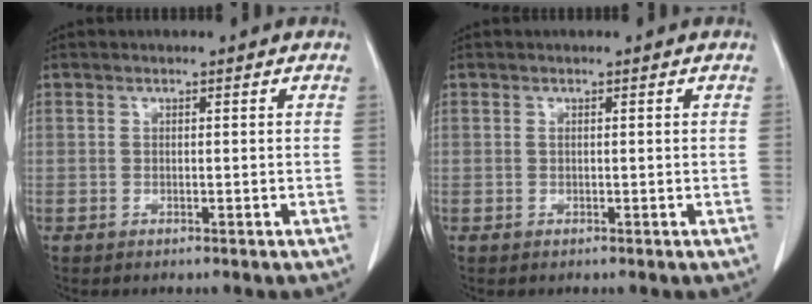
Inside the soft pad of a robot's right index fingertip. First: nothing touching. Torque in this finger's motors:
{"motor_torque": [-0.10, 0.12, 0.04, -0.01]}